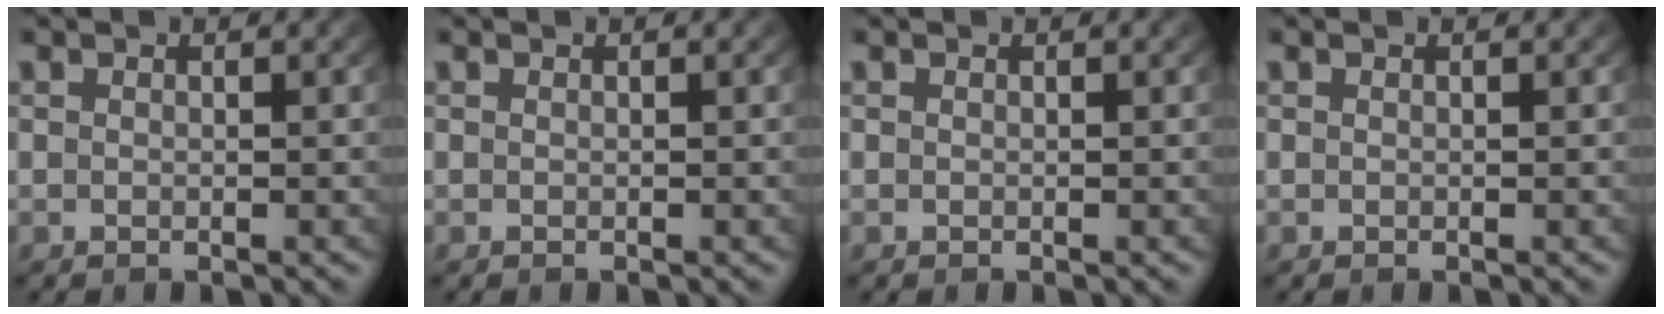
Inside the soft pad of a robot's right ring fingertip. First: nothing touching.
{"total": 0.0}
{"total": 0.0}
{"total": 0.0}